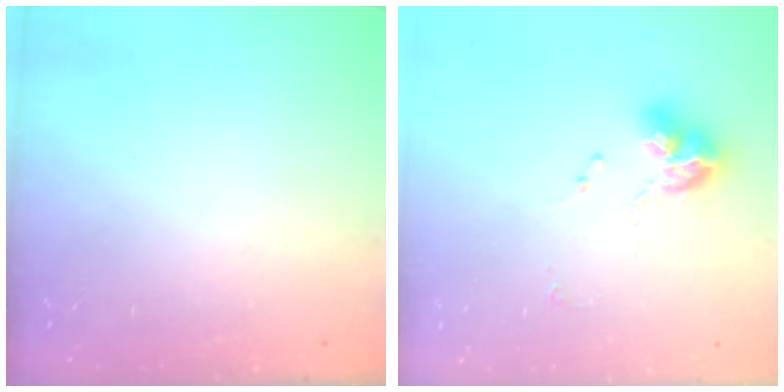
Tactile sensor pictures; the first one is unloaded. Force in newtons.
{"total": 10.4, "press": 10.4, "slide": 1.2}